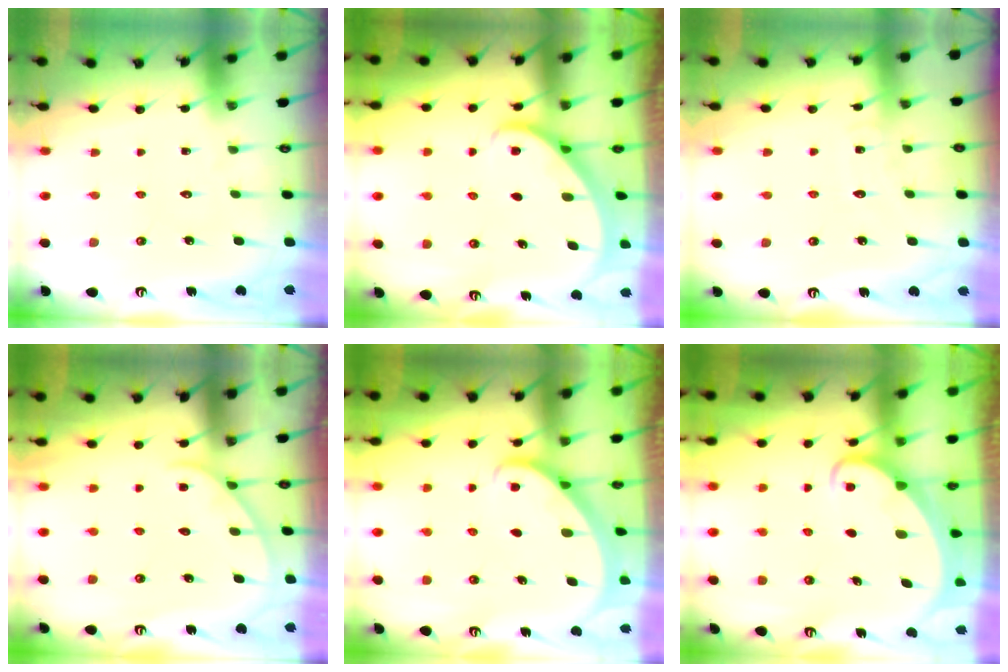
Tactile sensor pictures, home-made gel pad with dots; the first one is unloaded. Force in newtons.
{"total": 1.9, "press": 1.9, "slide": 0.2}
{"total": 4.0, "press": 4.0, "slide": 0.4}
{"total": 5.2, "press": 5.1, "slide": 0.3}
{"total": 1.9, "press": 1.9, "slide": 0.1}
{"total": 2.6, "press": 2.6, "slide": 0.2}